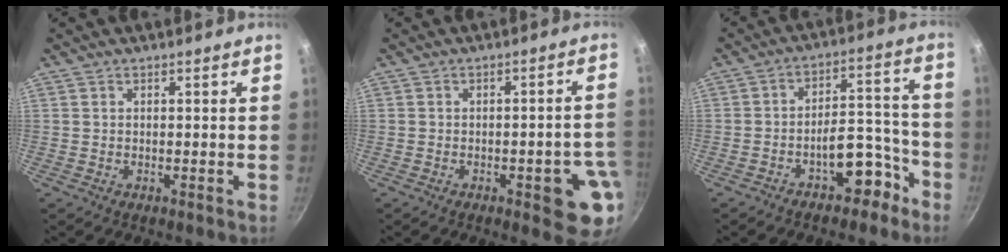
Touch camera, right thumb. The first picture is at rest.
{"total": 9.8, "force": [-3.3, 3.4, 8.6], "torque": [-0.068, 0.019, -0.037]}
{"total": 9.8, "force": [-5.9, 5.1, 6.0], "torque": [-0.044, 0.084, -0.074]}